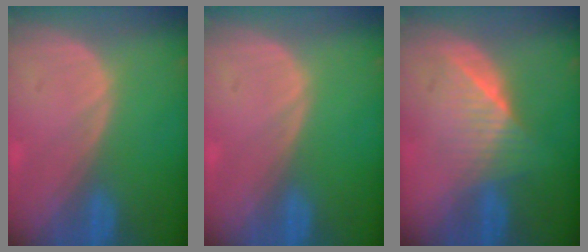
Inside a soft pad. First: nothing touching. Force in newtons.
{"total": 0.0}
{"total": 6.4, "press": 5.9, "slide": 2.3}